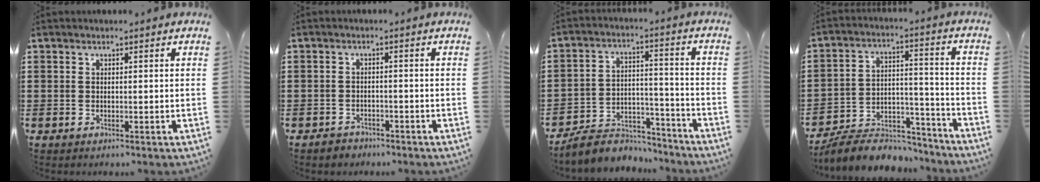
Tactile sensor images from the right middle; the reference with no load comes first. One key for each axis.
{"total": 1.6, "fx": -1.4, "fy": 0.6, "fz": -0.1, "tx": -0.003, "ty": 0.004, "tz": -0.034}
{"total": 6.8, "fx": -6.5, "fy": 1.9, "fz": 1.1, "tx": -0.020, "ty": 0.018, "tz": -0.126}
{"total": 8.0, "fx": -7.5, "fy": 2.2, "fz": 1.8, "tx": -0.030, "ty": 0.021, "tz": -0.145}